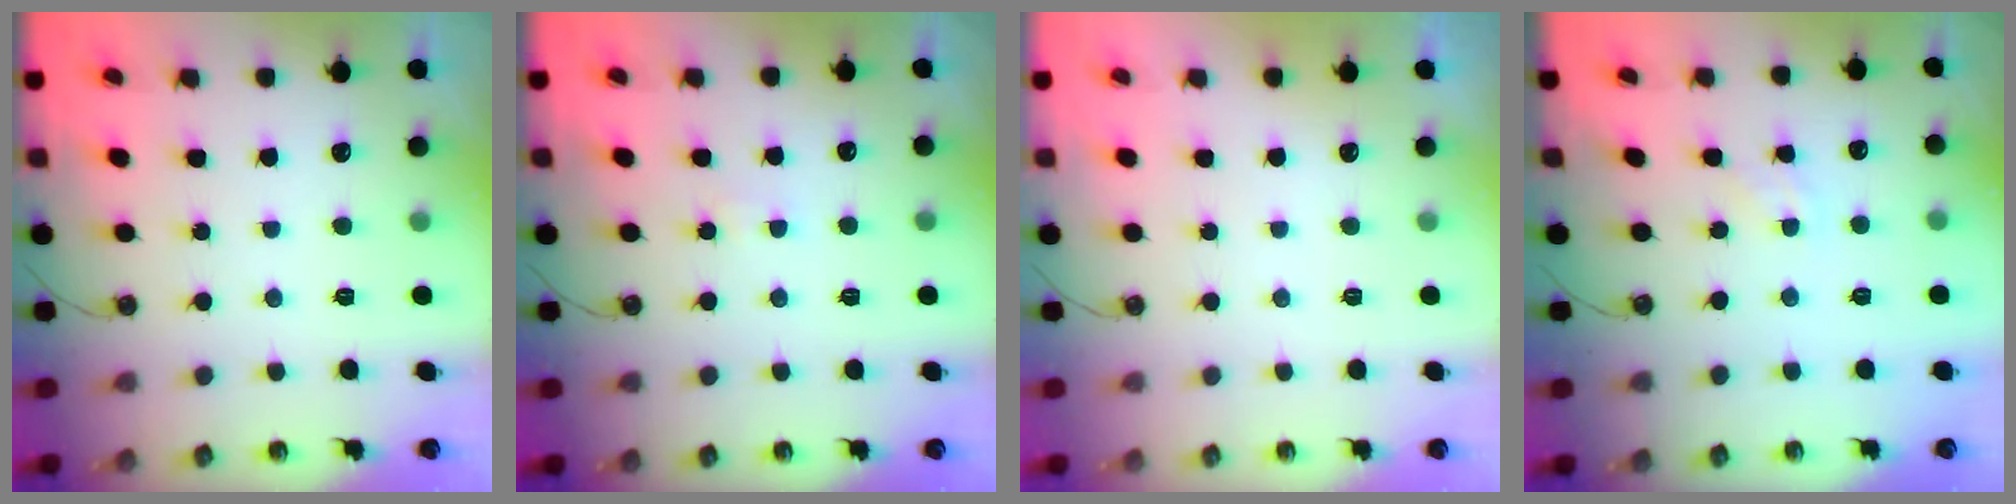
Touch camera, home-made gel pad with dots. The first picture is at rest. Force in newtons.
{"total": 1.5, "press": 1.5, "slide": 0.3}
{"total": 0.0}
{"total": 1.1, "press": 1.1, "slide": 0.2}